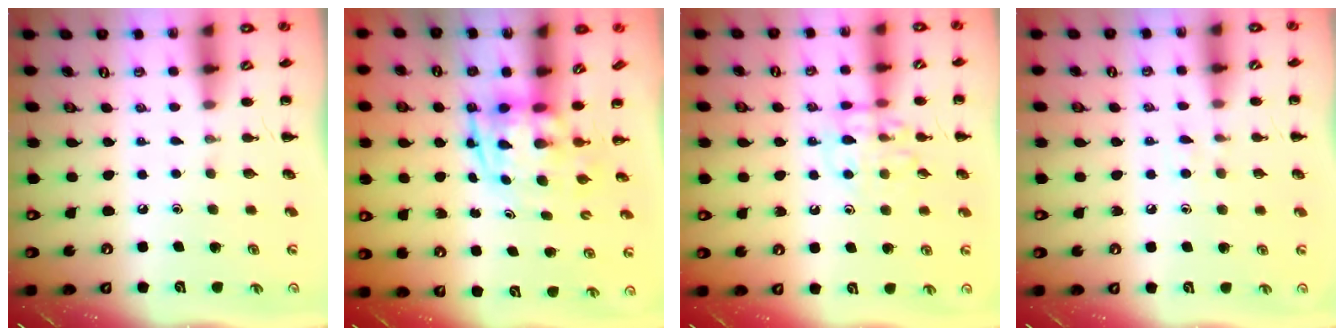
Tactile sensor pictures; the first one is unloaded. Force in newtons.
{"total": 3.5, "press": 3.4, "slide": 0.9}
{"total": 11.2, "press": 11.1, "slide": 0.9}
{"total": 4.3, "press": 3.8, "slide": 1.9}